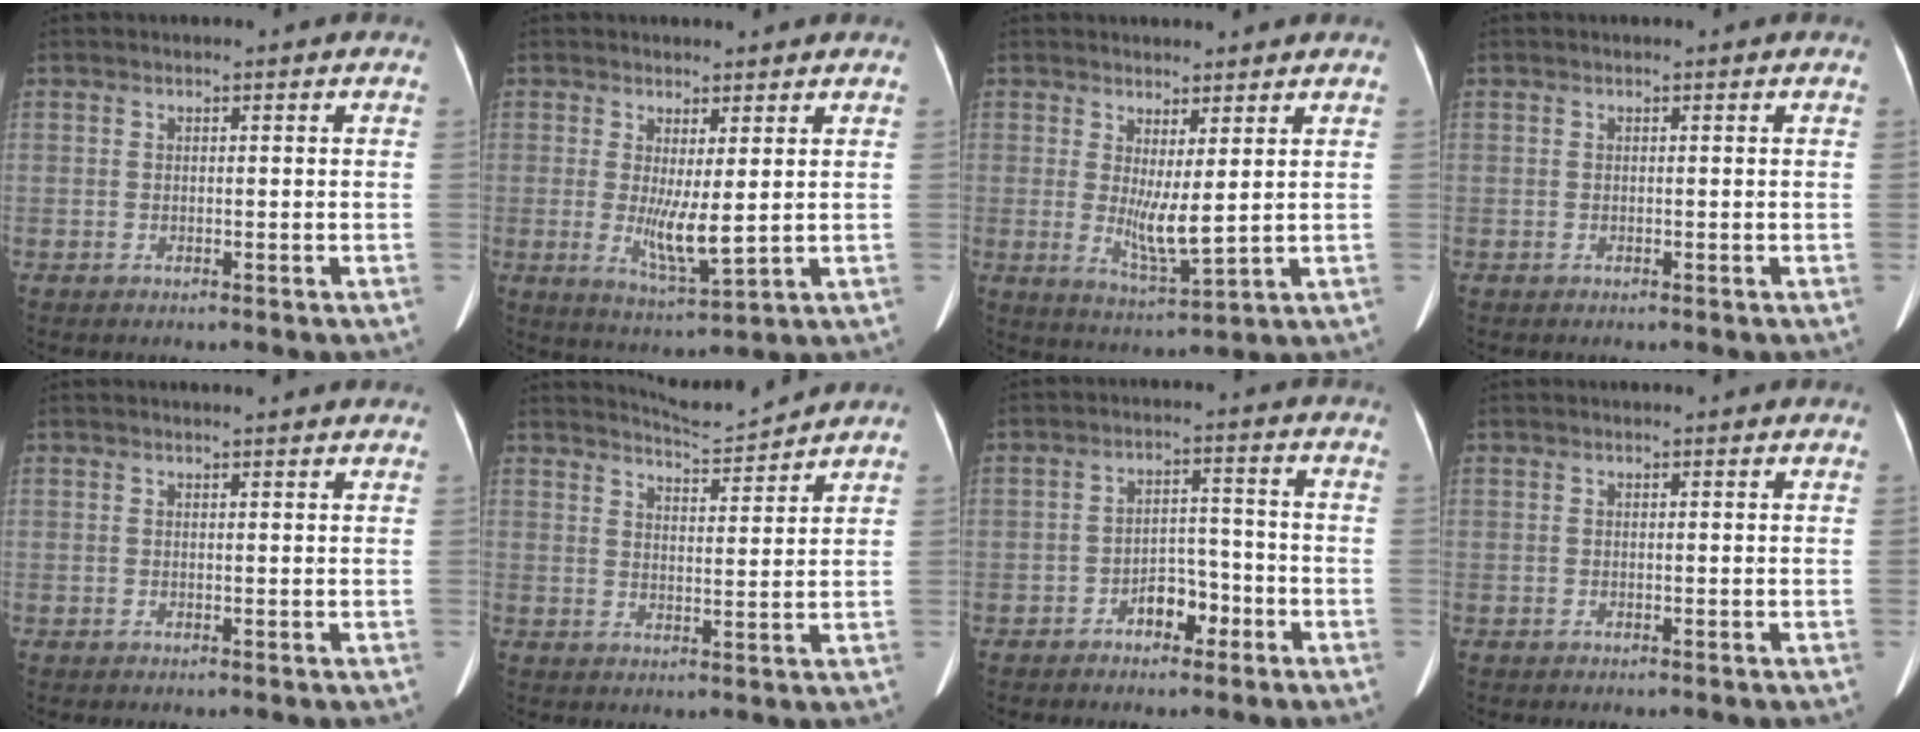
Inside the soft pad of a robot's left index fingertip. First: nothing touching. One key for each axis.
{"total": 5.7, "fx": 0.3, "fy": 0.9, "fz": 5.7, "tx": -0.111, "ty": -0.024, "tz": 0.016}
{"total": 5.5, "fx": 0.9, "fy": 0.7, "fz": 5.3, "tx": -0.106, "ty": -0.025, "tz": 0.027}
{"total": 0.0}
{"total": 2.6, "fx": 2.5, "fy": 0.0, "fz": 0.9, "tx": -0.017, "ty": 0.006, "tz": 0.025}
{"total": 5.5, "fx": 5.3, "fy": -1.2, "fz": -0.4, "tx": -0.010, "ty": -0.013, "tz": 0.089}
{"total": 4.6, "fx": -2.9, "fy": 2.5, "fz": 2.6, "tx": -0.044, "ty": 0.015, "tz": -0.047}
{"total": 0.6, "fx": 0.6, "fy": 0.0, "fz": 0.1, "tx": -0.003, "ty": 0.002, "tz": 0.006}